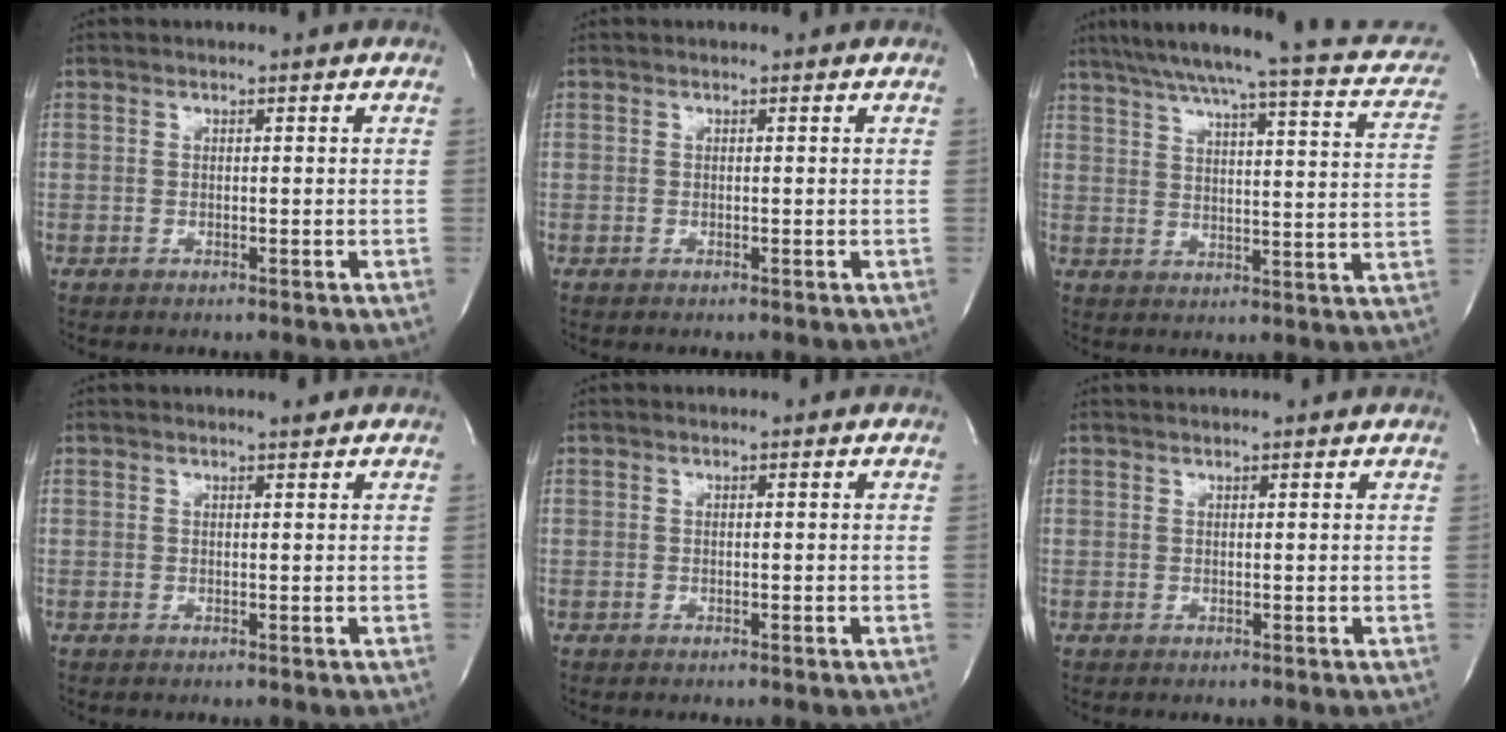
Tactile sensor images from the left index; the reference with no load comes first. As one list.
[{"total": 0.0}, {"total": 23.1, "force": [19.3, 3.2, 12.3], "torque": [-0.177, -0.003, 0.229]}, {"total": 0.8, "force": [0.7, 0.0, 0.4], "torque": [-0.013, -0.005, 0.011]}, {"total": 0.0}, {"total": 3.8, "force": [3.7, 0.0, 1.1], "torque": [-0.015, 0.021, 0.041]}]